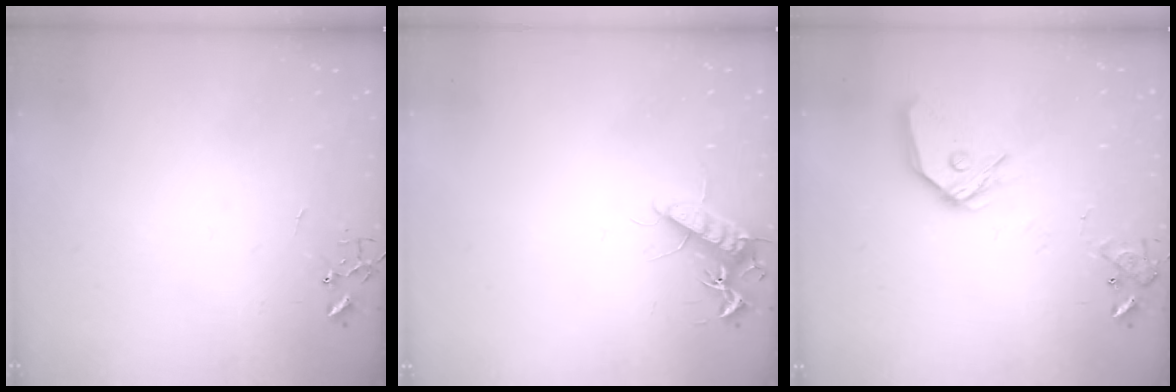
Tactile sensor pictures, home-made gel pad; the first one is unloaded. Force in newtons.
{"total": 11.3, "press": 11.3, "slide": 0.7}
{"total": 14.7, "press": 14.6, "slide": 1.9}